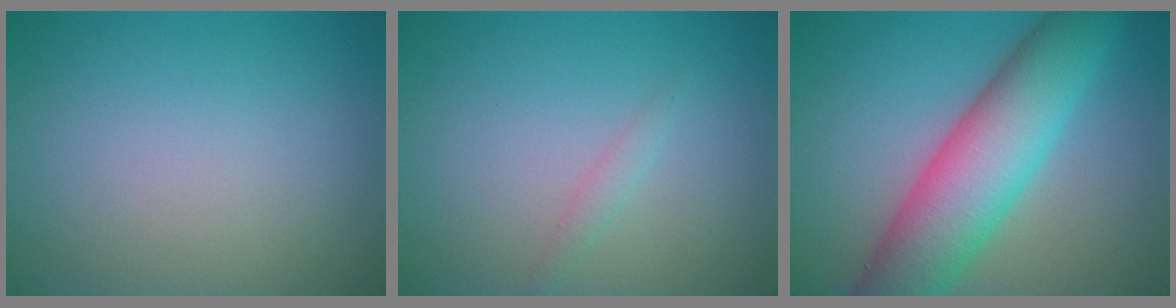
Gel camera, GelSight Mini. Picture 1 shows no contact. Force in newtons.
{"total": 1.0, "press": 1.0, "slide": 0.0}
{"total": 9.7, "press": 9.7, "slide": 0.1}